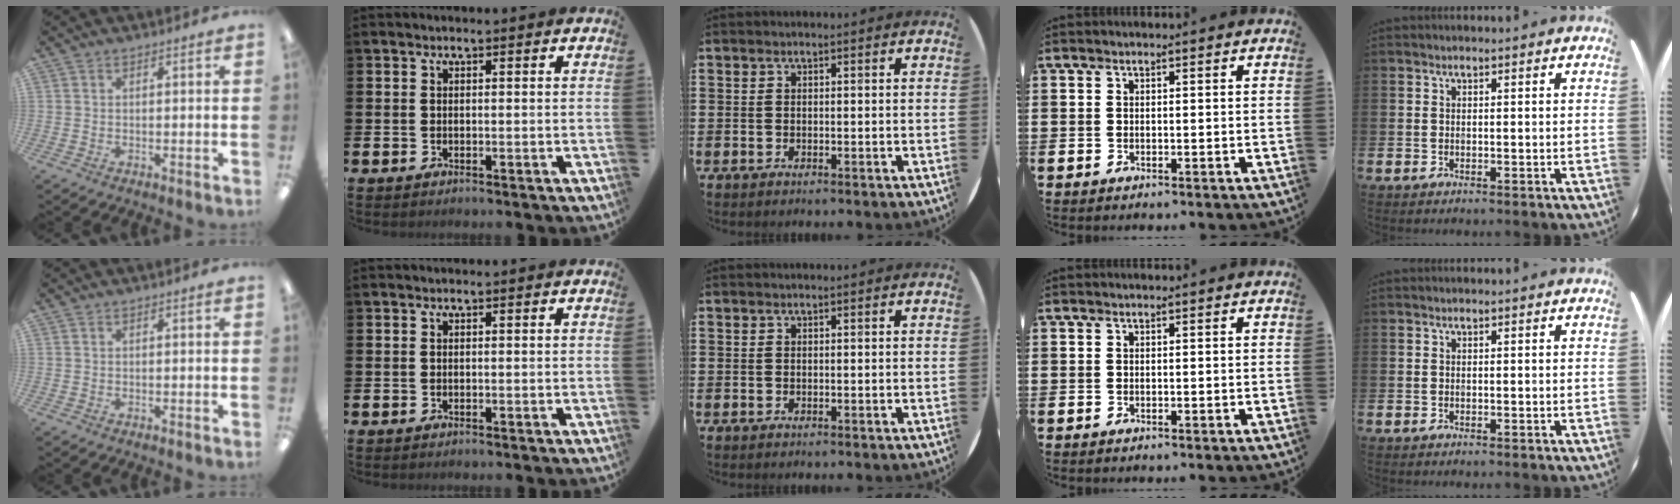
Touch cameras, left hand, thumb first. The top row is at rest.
{}